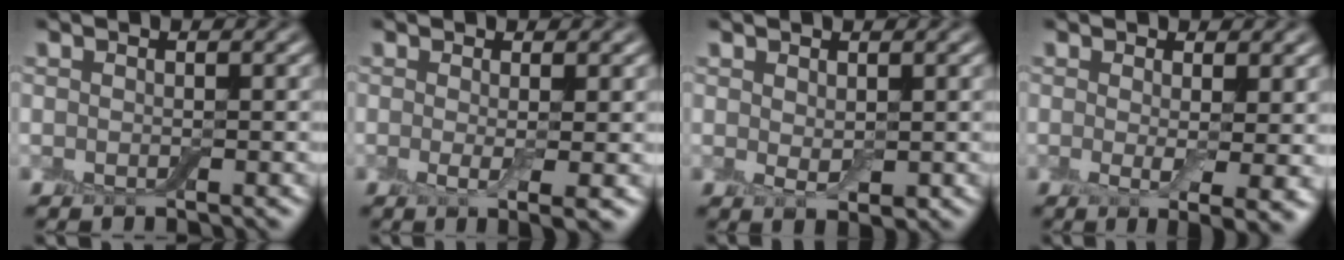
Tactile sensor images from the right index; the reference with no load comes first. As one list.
[{"total": 2.5, "force": [0.0, 0.4, 2.4], "torque": [-0.041, -0.010, 0.001]}, {"total": 1.5, "force": [0.6, 0.7, 1.2], "torque": [-0.023, -0.003, 0.015]}, {"total": 3.8, "force": [0.3, 0.8, 3.7], "torque": [-0.055, -0.017, 0.007]}]